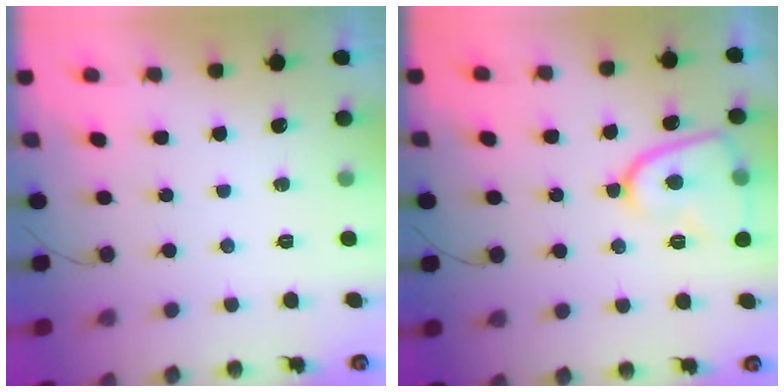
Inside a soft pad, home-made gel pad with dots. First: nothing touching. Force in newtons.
{"total": 11.1, "press": 11.0, "slide": 1.5}